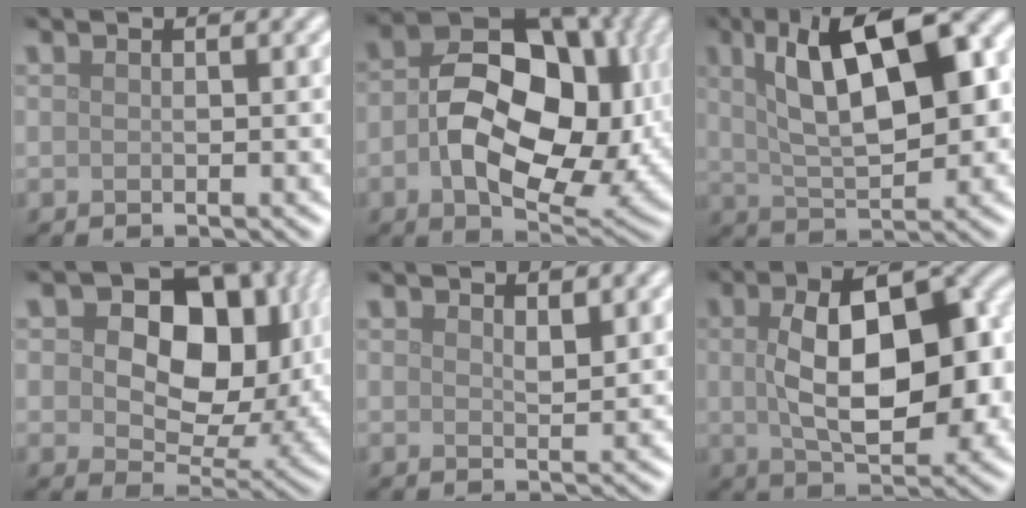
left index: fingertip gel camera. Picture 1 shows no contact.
{"total": 14.0, "force": [-0.1, 8.9, 10.8], "torque": [-0.159, -0.012, 0.008]}
{"total": 11.1, "force": [3.2, 4.5, 9.6], "torque": [-0.147, 0.015, 0.046]}
{"total": 14.0, "force": [3.4, 9.0, 10.2], "torque": [-0.119, 0.006, 0.055]}
{"total": 1.3, "force": [1.0, 0.4, 0.8], "torque": [-0.014, -0.003, 0.018]}
{"total": 10.7, "force": [0.3, 5.2, 9.3], "torque": [-0.137, 0.007, 0.008]}